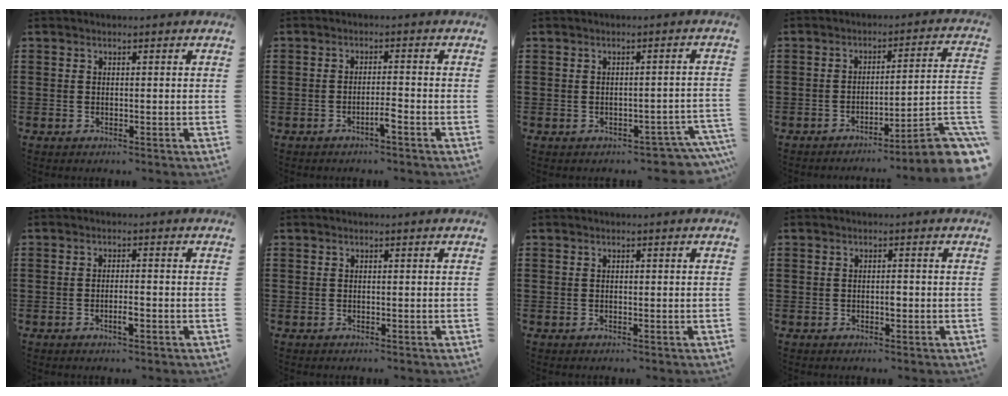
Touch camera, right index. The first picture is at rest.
{"total": 2.5, "force": [-1.6, 0.0, 1.9], "torque": [-0.034, 0.000, -0.029]}
{"total": 2.7, "force": [-2.6, 0.7, 0.4], "torque": [-0.012, 0.000, -0.054]}
{"total": 6.3, "force": [-4.4, 0.0, 4.4], "torque": [-0.062, -0.023, -0.089]}
{"total": 2.2, "force": [-1.0, 0.4, 2.0], "torque": [-0.035, 0.000, -0.017]}
{"total": 0.0}
{"total": 0.0}
{"total": 1.3, "force": [-0.3, 0.4, 1.2], "torque": [-0.021, -0.002, -0.005]}